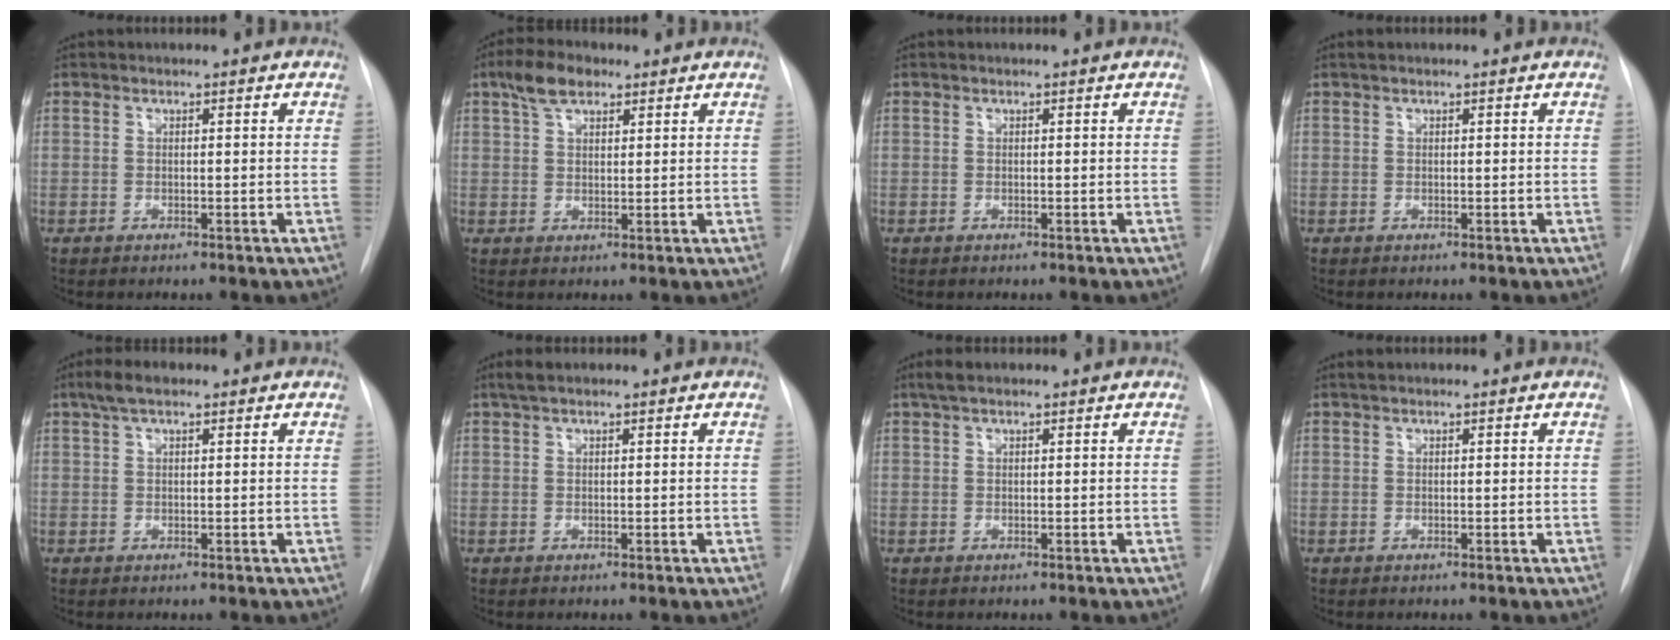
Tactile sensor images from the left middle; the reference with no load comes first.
{"total": 5.2, "force": [3.3, 2.4, 3.2], "torque": [-0.067, 0.017, 0.062]}
{"total": 0.0}
{"total": 0.6, "force": [0.5, 0.1, 0.4], "torque": [-0.013, 0.012, 0.009]}
{"total": 3.5, "force": [2.2, 1.1, 2.5], "torque": [-0.055, 0.018, 0.040]}
{"total": 2.1, "force": [1.5, 0.6, 1.4], "torque": [-0.031, 0.017, 0.027]}
{"total": 2.3, "force": [1.5, 0.6, 1.5], "torque": [-0.034, 0.018, 0.028]}
{"total": 0.7, "force": [0.6, 0.2, 0.4], "torque": [-0.014, 0.011, 0.012]}